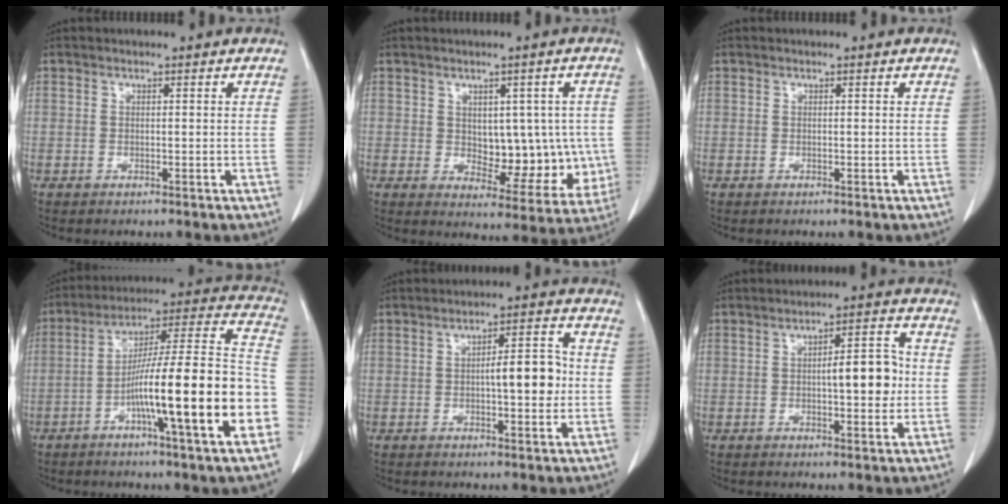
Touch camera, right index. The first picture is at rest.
{"total": 10.3, "force": [0.1, 6.0, 8.3], "torque": [-0.087, 0.012, 0.024]}
{"total": 0.0}
{"total": 22.8, "force": [-6.9, 0.7, 21.8], "torque": [-0.267, 0.013, -0.111]}
{"total": 7.0, "force": [-0.2, 2.0, 6.7], "torque": [-0.093, 0.014, -0.003]}
{"total": 7.2, "force": [-0.1, 2.2, 6.9], "torque": [-0.092, 0.014, 0.000]}